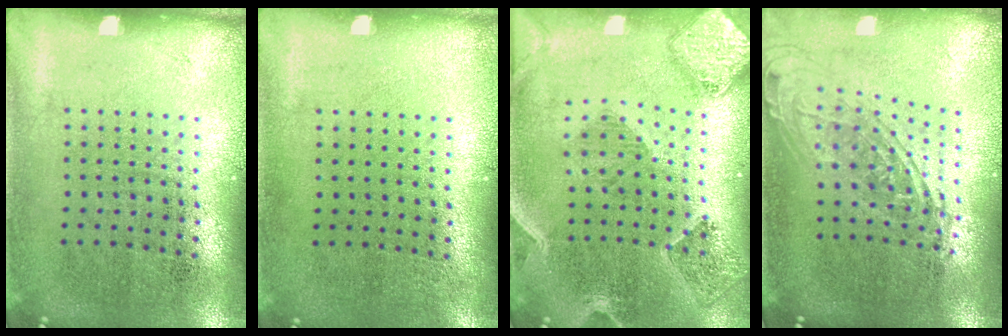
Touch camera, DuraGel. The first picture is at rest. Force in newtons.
{"total": 0.0}
{"total": 1.6, "press": 1.5, "slide": 0.3}
{"total": 1.8, "press": 1.4, "slide": 1.2}